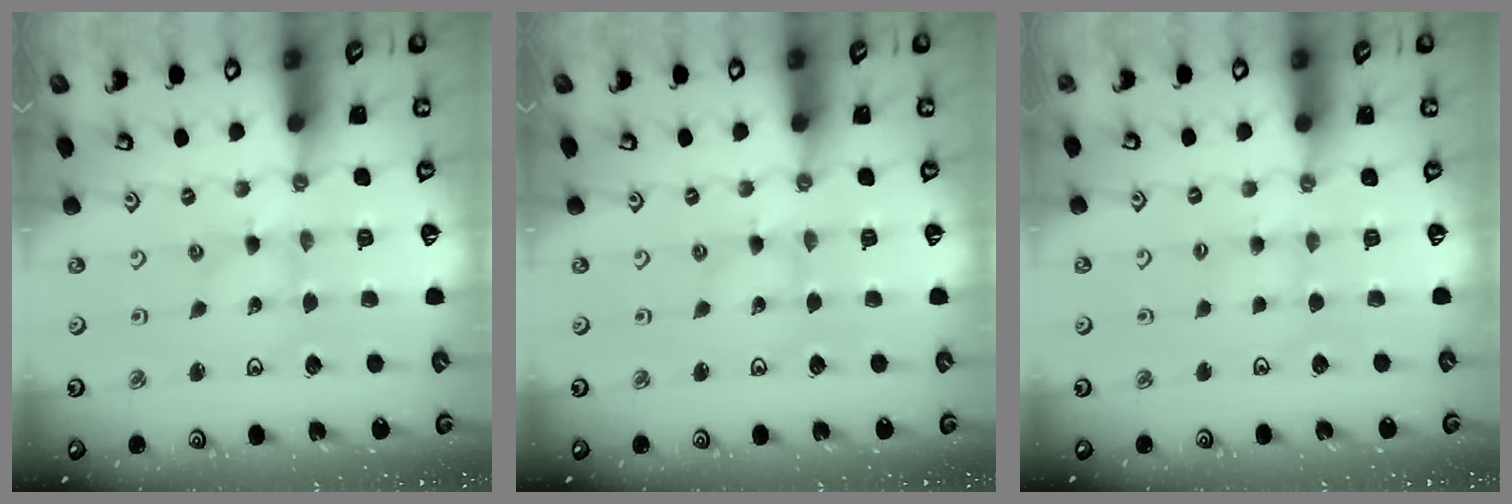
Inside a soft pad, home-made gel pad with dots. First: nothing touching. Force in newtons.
{"total": 0.0}
{"total": 3.5, "press": 3.5, "slide": 0.4}